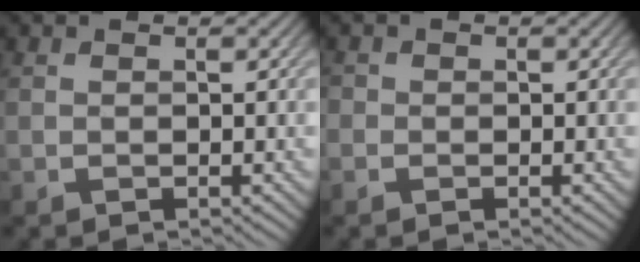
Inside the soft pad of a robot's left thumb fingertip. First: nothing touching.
{"total": 1.2, "force": [-0.4, 1.1, 0.2], "torque": [0.001, -0.004, -0.009]}